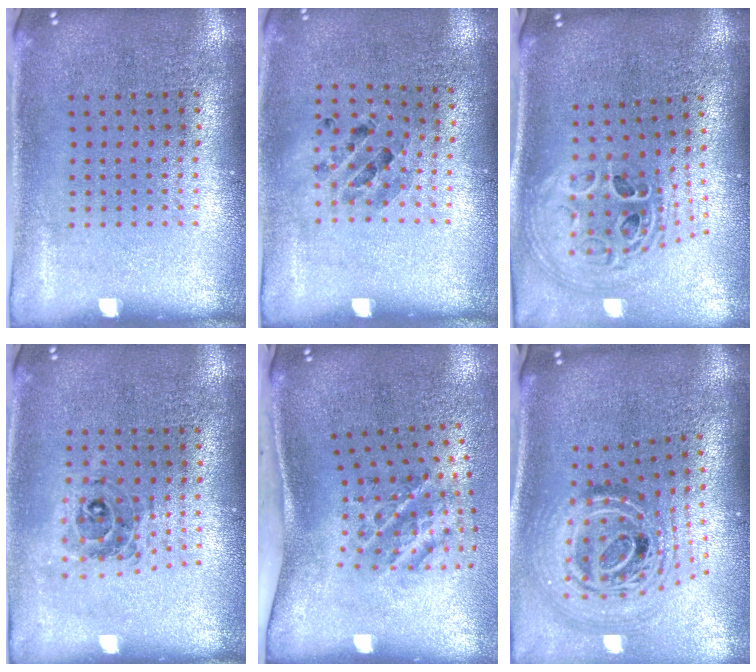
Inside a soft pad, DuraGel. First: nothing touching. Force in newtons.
{"total": 0.8, "press": 0.8, "slide": 0.1}
{"total": 1.9, "press": 1.6, "slide": 1.1}
{"total": 0.7, "press": 0.7, "slide": 0.1}
{"total": 1.9, "press": 1.3, "slide": 1.5}
{"total": 2.3, "press": 1.7, "slide": 1.5}